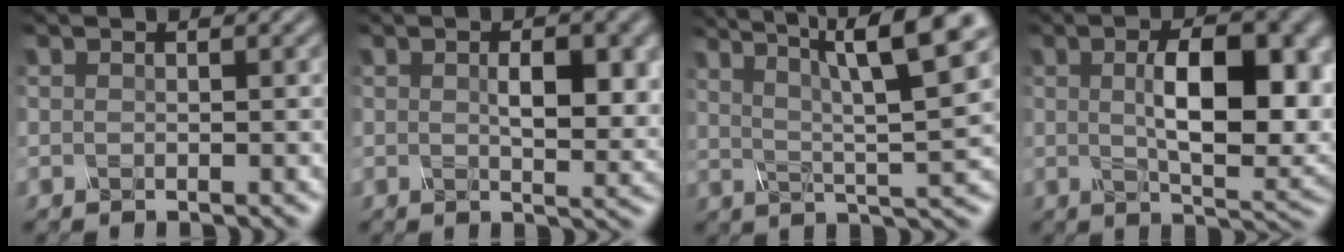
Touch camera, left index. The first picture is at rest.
{"total": 5.1, "force": [0.6, 2.3, 4.5], "torque": [-0.070, -0.003, 0.015]}
{"total": 10.9, "force": [5.4, 2.9, 9.0], "torque": [-0.141, 0.020, 0.076]}
{"total": 9.8, "force": [0.8, 4.2, 8.9], "torque": [-0.130, -0.003, 0.018]}